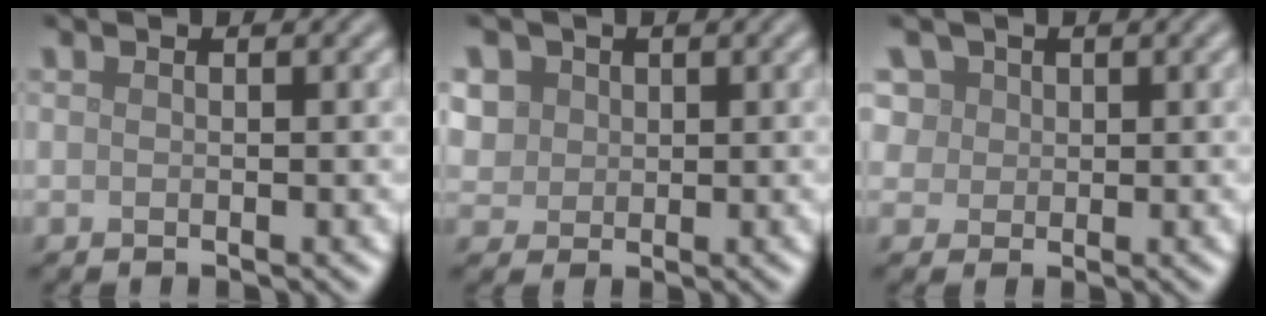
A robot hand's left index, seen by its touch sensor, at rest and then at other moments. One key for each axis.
{"total": 4.2, "fx": 1.6, "fy": 3.5, "fz": 1.6, "tx": -0.046, "ty": 0.013, "tz": 0.025}
{"total": 5.2, "fx": 2.7, "fy": 3.9, "fz": 2.1, "tx": -0.046, "ty": 0.012, "tz": 0.034}